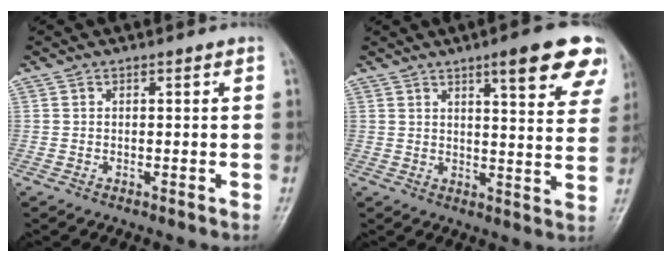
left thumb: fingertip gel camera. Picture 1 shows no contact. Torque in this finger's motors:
{"motor_torque": [1.56, 0.96, 1.18, -0.92, 0.04]}